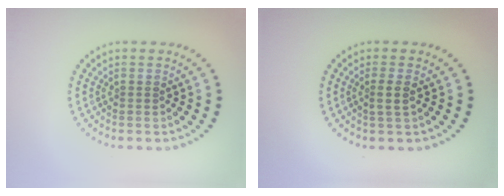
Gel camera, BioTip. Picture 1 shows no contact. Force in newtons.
{"total": 1.4, "press": 1.1, "slide": 0.8}